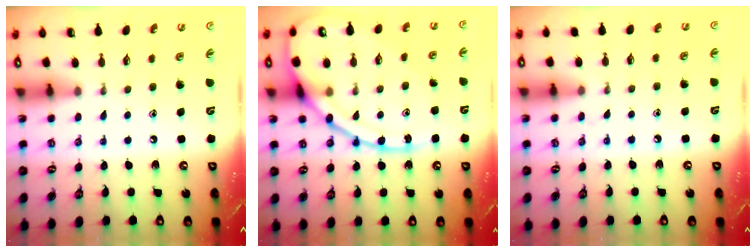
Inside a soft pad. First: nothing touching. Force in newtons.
{"total": 16.3, "press": 16.2, "slide": 1.6}
{"total": 5.9, "press": 5.9, "slide": 0.8}